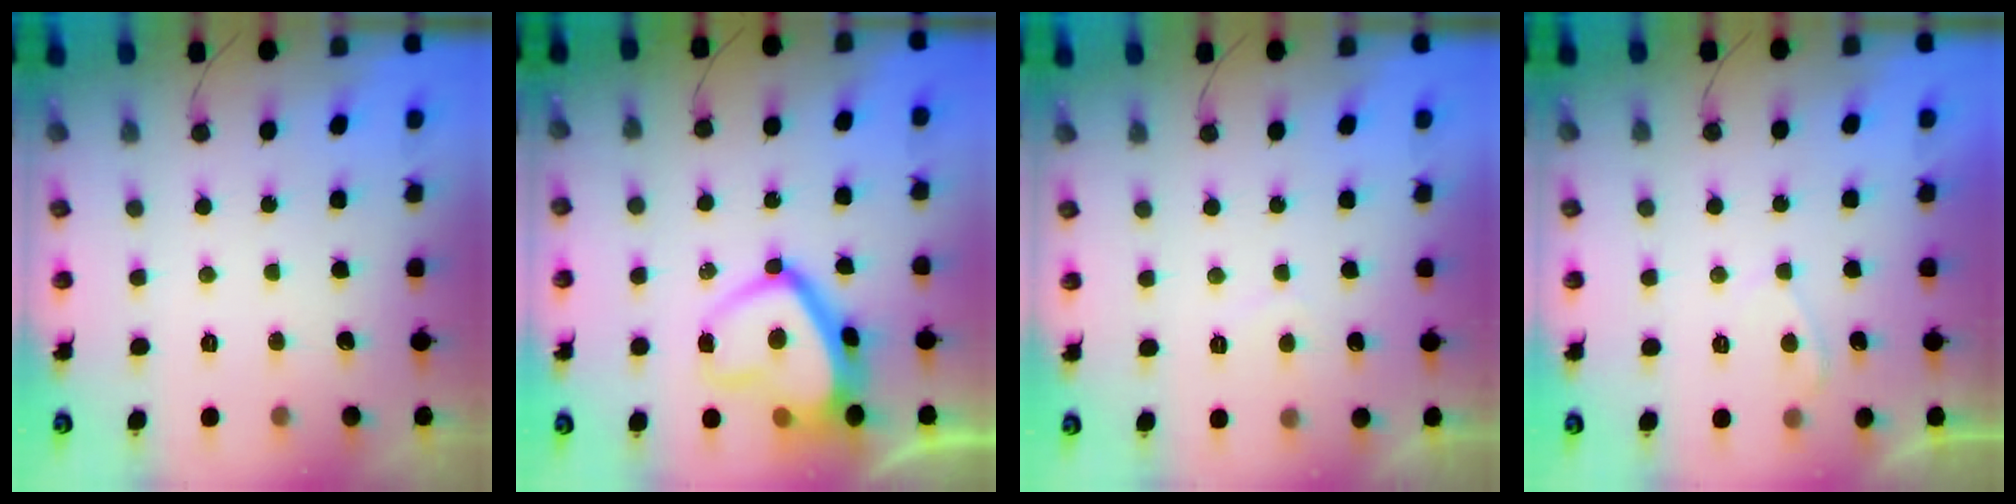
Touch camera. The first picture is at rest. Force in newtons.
{"total": 14.6, "press": 14.6, "slide": 1.3}
{"total": 0.5, "press": 0.1, "slide": 0.5}
{"total": 1.3, "press": 1.2, "slide": 0.6}